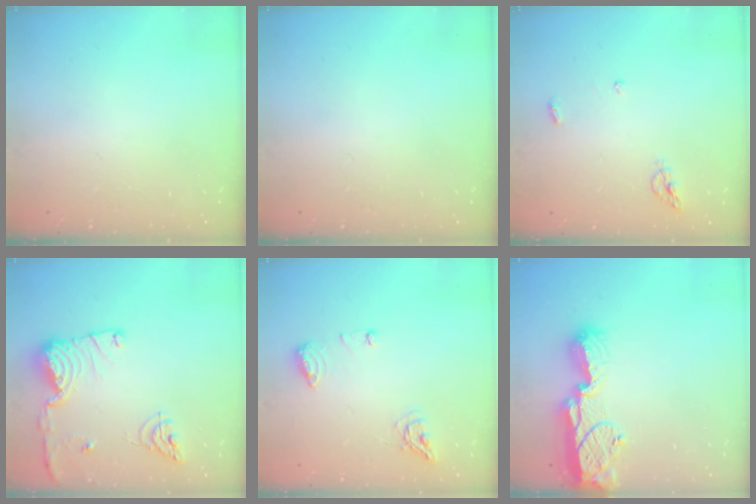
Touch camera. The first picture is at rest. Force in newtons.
{"total": 0.0}
{"total": 4.7, "press": 4.7, "slide": 0.2}
{"total": 14.9, "press": 14.8, "slide": 1.6}
{"total": 8.8, "press": 8.8, "slide": 0.5}
{"total": 15.4, "press": 14.2, "slide": 6.0}